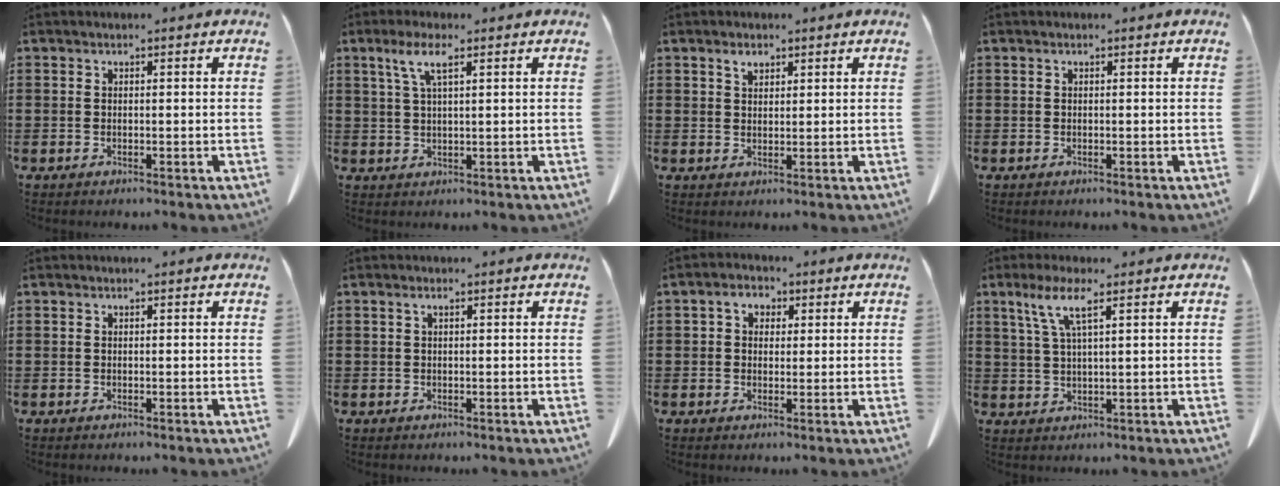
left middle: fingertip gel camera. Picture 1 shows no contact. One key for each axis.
{"total": 4.3, "fx": 2.2, "fy": 1.0, "fz": 3.6, "tx": -0.078, "ty": 0.006, "tz": 0.037}
{"total": 1.9, "fx": 1.3, "fy": 1.0, "fz": 1.0, "tx": -0.016, "ty": 0.001, "tz": 0.022}
{"total": 0.0}
{"total": 0.0}
{"total": 0.7, "fx": 0.2, "fy": 0.3, "fz": 0.6, "tx": -0.014, "ty": 0.004, "tz": 0.002}
{"total": 2.9, "fx": 0.9, "fy": 2.2, "fz": 1.6, "tx": -0.040, "ty": 0.012, "tz": 0.013}
{"total": 5.7, "fx": 3.0, "fy": 0.9, "fz": 4.8, "tx": -0.110, "ty": 0.004, "tz": 0.048}